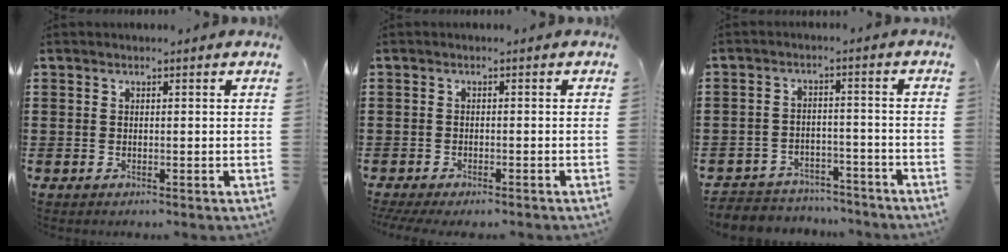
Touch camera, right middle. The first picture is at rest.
{"total": 1.2, "force": [-1.1, 0.1, 0.4], "torque": [-0.011, -0.001, -0.020]}
{"total": 4.0, "force": [-3.9, 0.9, -0.3], "torque": [-0.002, 0.003, -0.086]}